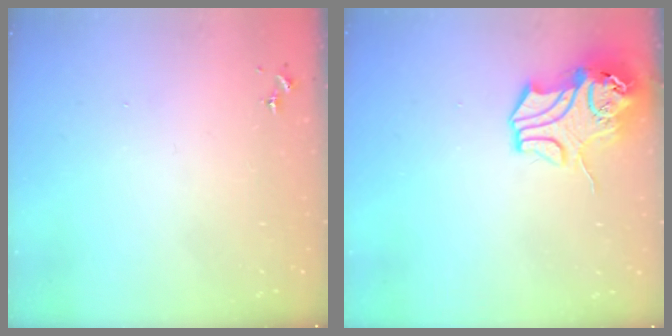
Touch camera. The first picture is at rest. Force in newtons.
{"total": 12.7, "press": 12.6, "slide": 1.9}